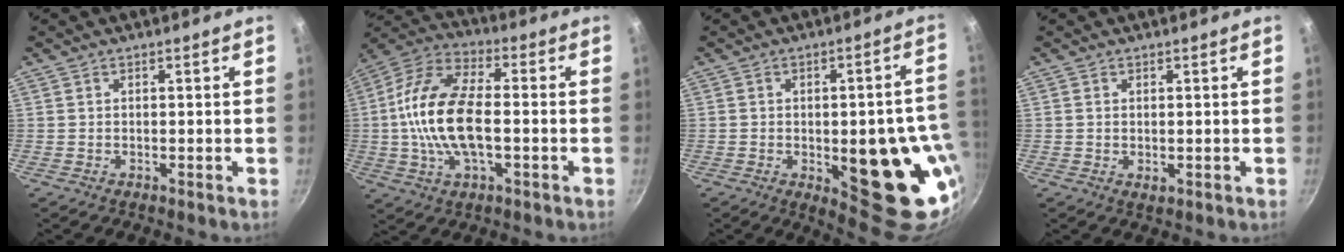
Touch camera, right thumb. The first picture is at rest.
{"total": 17.1, "force": [-1.3, 8.5, 14.8], "torque": [-0.280, 0.034, -0.042]}
{"total": 21.5, "force": [-4.6, 9.0, 19.0], "torque": [-0.166, 0.002, -0.045]}
{"total": 1.4, "force": [0.1, 0.9, 1.0], "torque": [-0.017, -0.003, 0.002]}